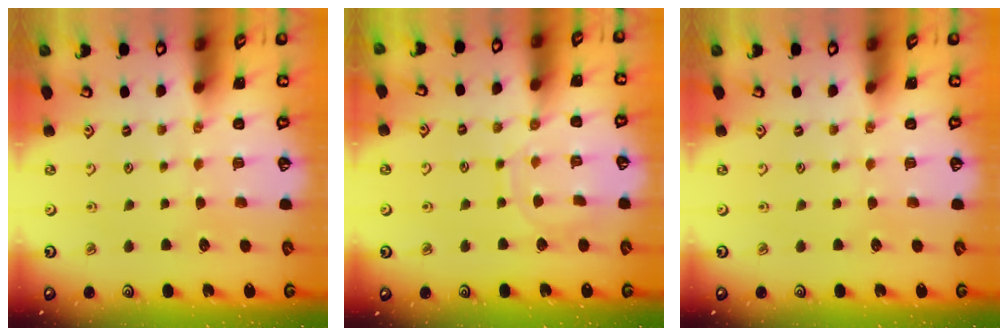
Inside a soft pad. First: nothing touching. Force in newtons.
{"total": 8.6, "press": 8.5, "slide": 0.9}
{"total": 0.0}